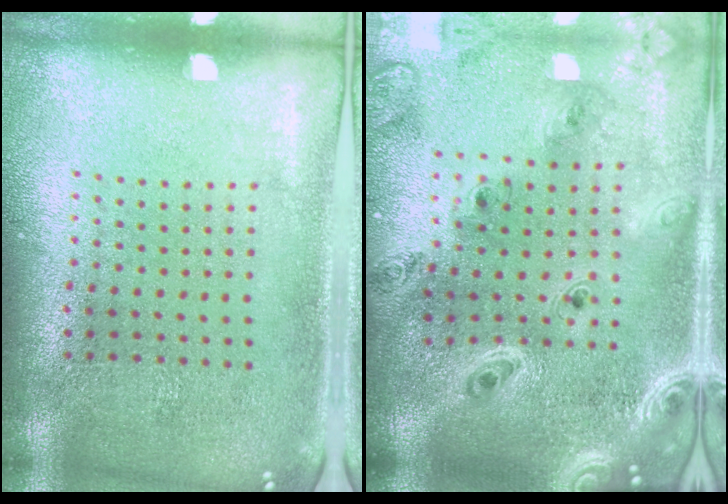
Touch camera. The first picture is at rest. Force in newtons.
{"total": 2.5, "press": 2.2, "slide": 1.1}